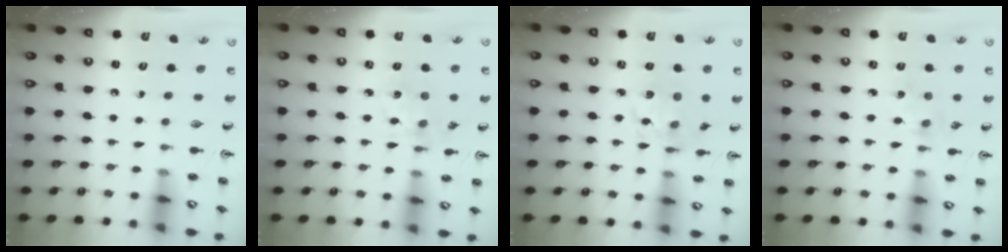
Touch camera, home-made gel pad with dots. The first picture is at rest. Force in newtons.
{"total": 1.6, "press": 1.6, "slide": 0.2}
{"total": 8.3, "press": 8.3, "slide": 0.5}
{"total": 2.5, "press": 2.4, "slide": 0.3}